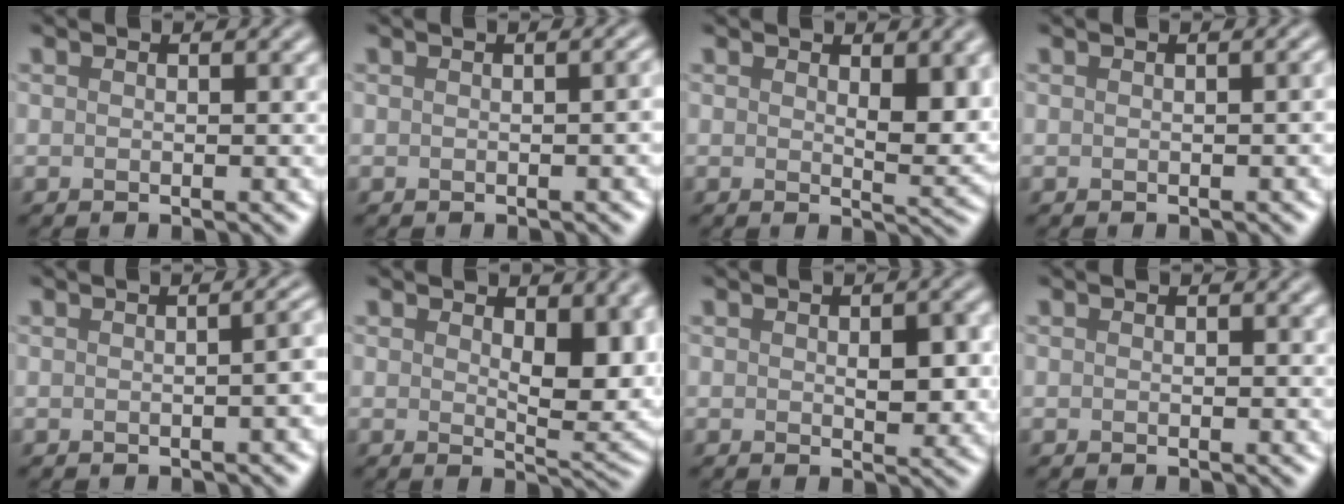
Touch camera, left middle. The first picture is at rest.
{"total": 1.7, "force": [-0.2, 0.7, 1.6], "torque": [-0.012, 0.004, 0.000]}
{"total": 3.4, "force": [1.2, 1.2, 2.9], "torque": [-0.040, -0.008, 0.023]}
{"total": 1.0, "force": [-0.2, 0.3, 0.9], "torque": [-0.008, 0.003, 0.000]}
{"total": 3.5, "force": [-0.4, 1.6, 3.1], "torque": [-0.008, 0.008, 0.002]}
{"total": 5.6, "force": [1.5, 2.5, 4.8], "torque": [-0.068, -0.010, 0.030]}
{"total": 3.3, "force": [0.2, 1.6, 2.9], "torque": [-0.038, -0.003, 0.006]}
{"total": 0.0}